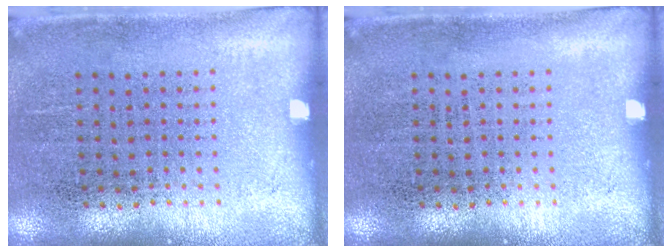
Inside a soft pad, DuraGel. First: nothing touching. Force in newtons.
{"total": 0.0}